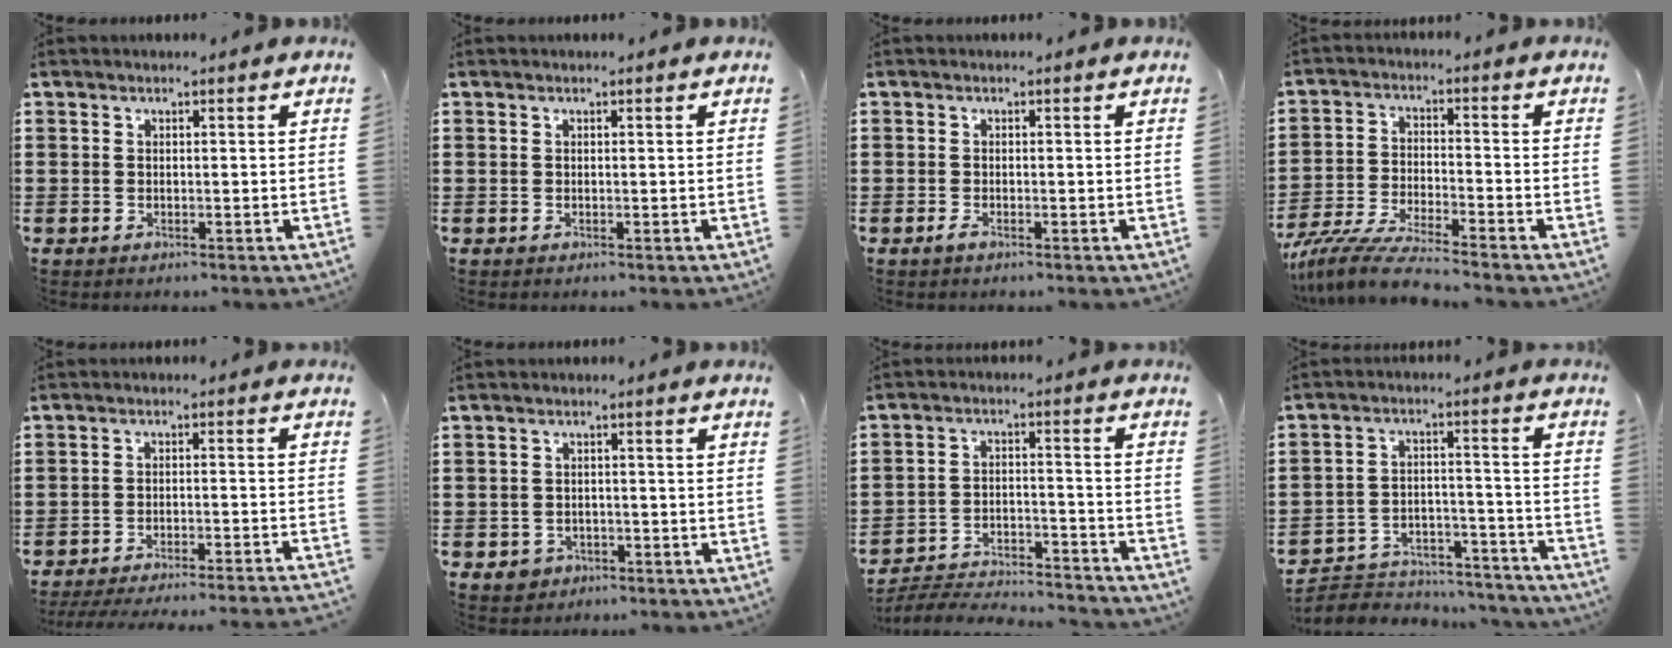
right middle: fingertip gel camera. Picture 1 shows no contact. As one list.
[{"total": 0.0}, {"total": 0.8, "force": [-0.5, 0.2, 0.7], "torque": [-0.021, -0.007, -0.010]}, {"total": 7.3, "force": [-6.7, -0.1, 2.8], "torque": [-0.065, -0.010, -0.133]}, {"total": 4.7, "force": [-4.4, -0.4, 1.5], "torque": [-0.023, -0.011, -0.087]}, {"total": 1.8, "force": [-1.3, 1.2, 0.3], "torque": [-0.012, 0.001, -0.030]}, {"total": 5.1, "force": [-5.0, 0.5, 1.0], "torque": [-0.034, 0.000, -0.107]}, {"total": 4.3, "force": [-4.1, 1.2, 0.4], "torque": [-0.014, 0.005, -0.087]}]